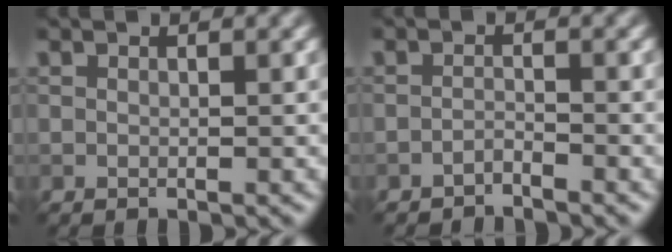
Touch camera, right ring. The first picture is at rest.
{"total": 1.0, "force": [-1.0, 0.1, 0.2], "torque": [-0.004, 0.003, -0.020]}